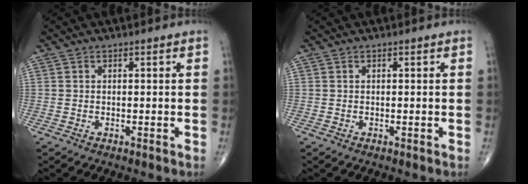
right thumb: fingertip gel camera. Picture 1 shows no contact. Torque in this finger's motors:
{"motor_torque": [0.00, 0.00, 0.03, 0.17, -0.01]}